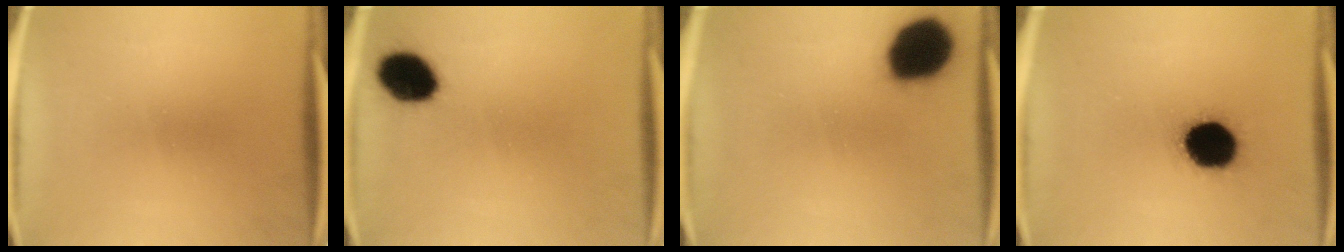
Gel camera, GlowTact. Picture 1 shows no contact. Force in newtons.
{"total": 10.7}
{"total": 17.1}
{"total": 16.6}